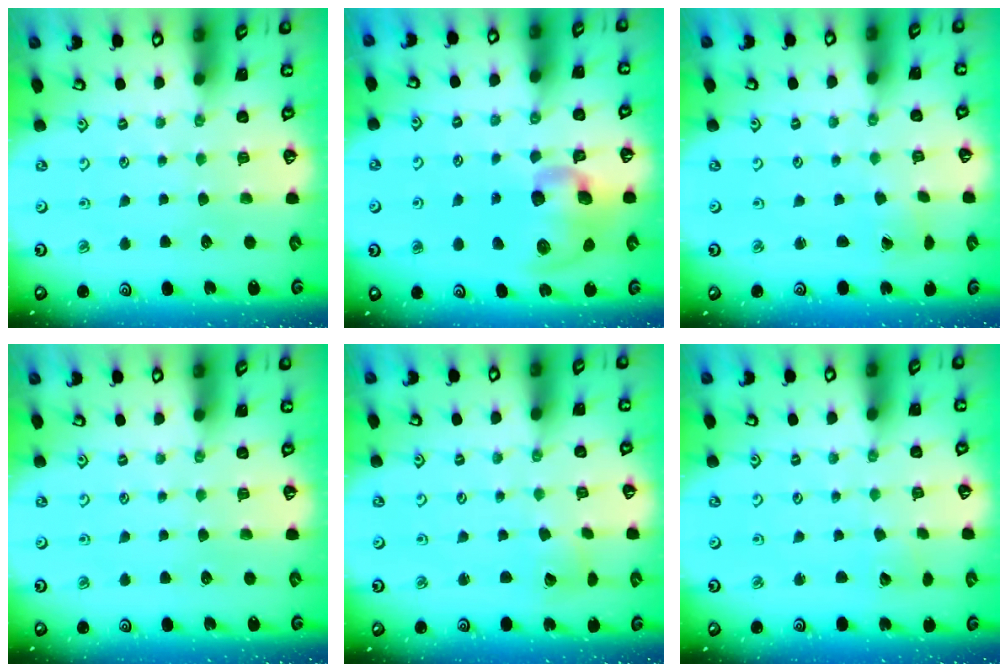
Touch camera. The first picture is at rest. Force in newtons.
{"total": 14.3, "press": 14.1, "slide": 2.1}
{"total": 0.6, "press": 0.5, "slide": 0.2}
{"total": 0.0}
{"total": 1.9, "press": 1.9, "slide": 0.3}
{"total": 2.0, "press": 2.0, "slide": 0.2}